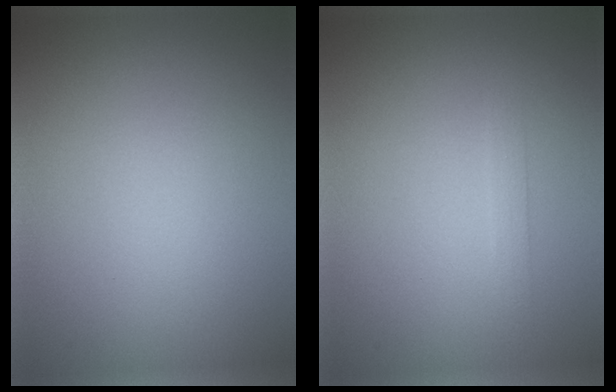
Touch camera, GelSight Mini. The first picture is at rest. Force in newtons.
{"total": 1.1, "press": 1.1, "slide": 0.1}